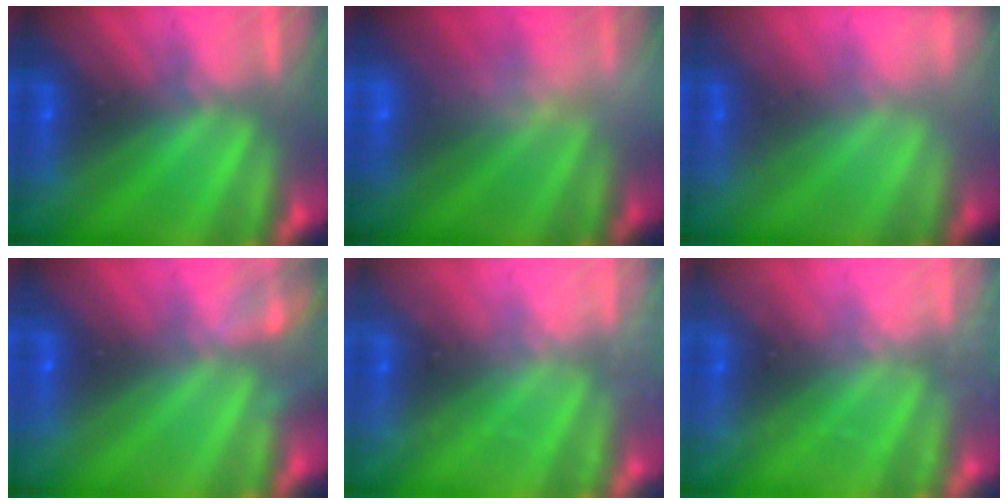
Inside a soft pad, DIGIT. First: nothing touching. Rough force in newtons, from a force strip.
{"total": 2.6}
{"total": 1.6}
{"total": 2.1}
{"total": 2.2}
{"total": 2.2}